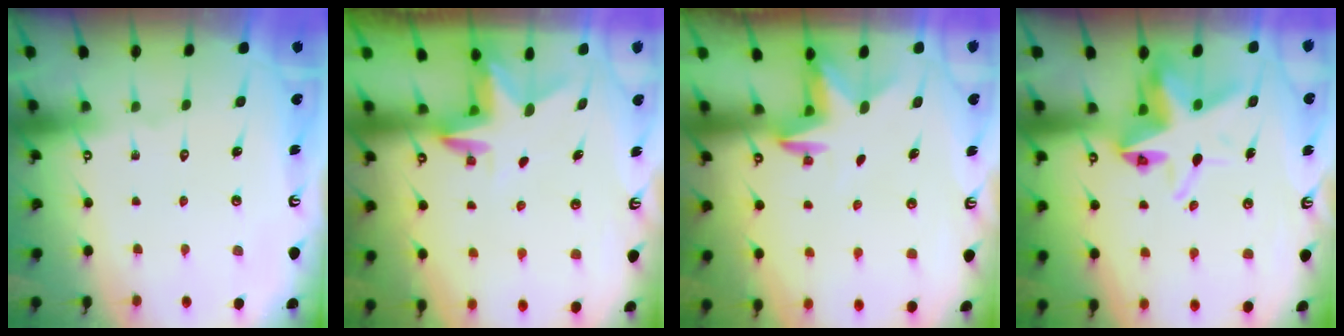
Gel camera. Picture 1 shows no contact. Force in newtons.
{"total": 2.9, "press": 2.9, "slide": 0.2}
{"total": 2.6, "press": 2.6, "slide": 0.4}
{"total": 8.4, "press": 8.3, "slide": 1.1}